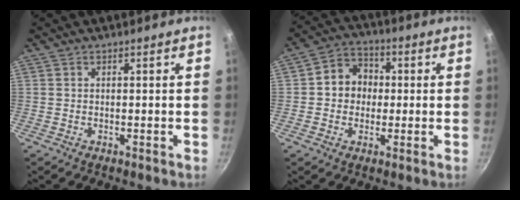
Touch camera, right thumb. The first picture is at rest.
{"total": 8.2, "force": [0.2, 7.2, 3.8], "torque": [-0.023, 0.017, -0.011]}